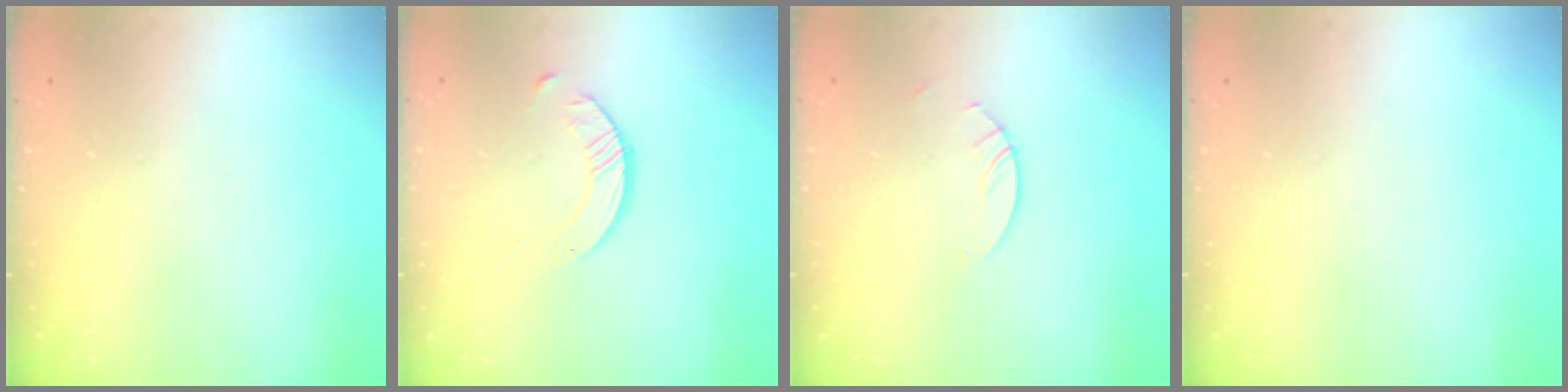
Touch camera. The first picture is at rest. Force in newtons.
{"total": 3.7, "press": 3.7, "slide": 0.4}
{"total": 2.4, "press": 2.4, "slide": 0.2}
{"total": 0.0}